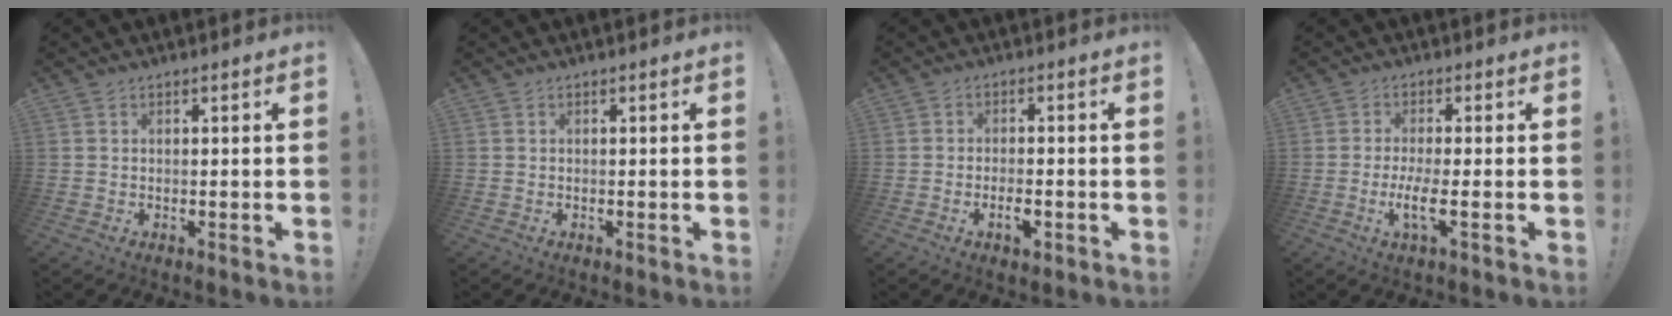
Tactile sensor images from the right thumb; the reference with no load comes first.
{"total": 0.0}
{"total": 3.7, "force": [-1.6, 1.4, 3.0], "torque": [-0.043, -0.001, -0.027]}
{"total": 6.5, "force": [-1.4, 0.6, 6.3], "torque": [-0.130, -0.017, -0.028]}